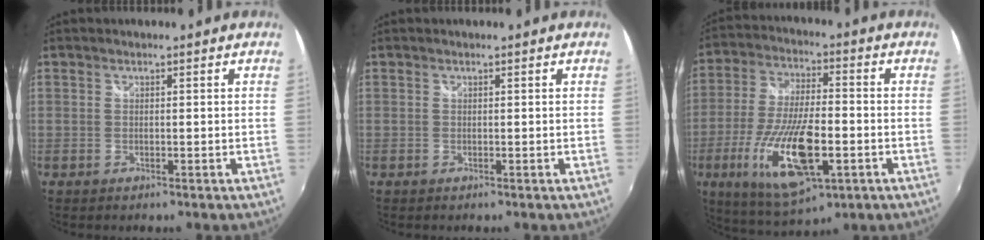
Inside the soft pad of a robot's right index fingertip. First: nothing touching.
{"total": 0.0}
{"total": 18.2, "force": [-6.0, 6.4, 16.0], "torque": [-0.327, -0.031, -0.102]}